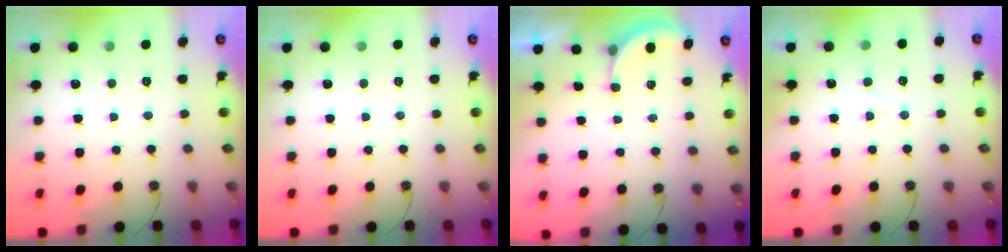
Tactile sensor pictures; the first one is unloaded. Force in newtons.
{"total": 0.0}
{"total": 2.9, "press": 2.9, "slide": 0.2}
{"total": 6.3, "press": 6.2, "slide": 1.4}